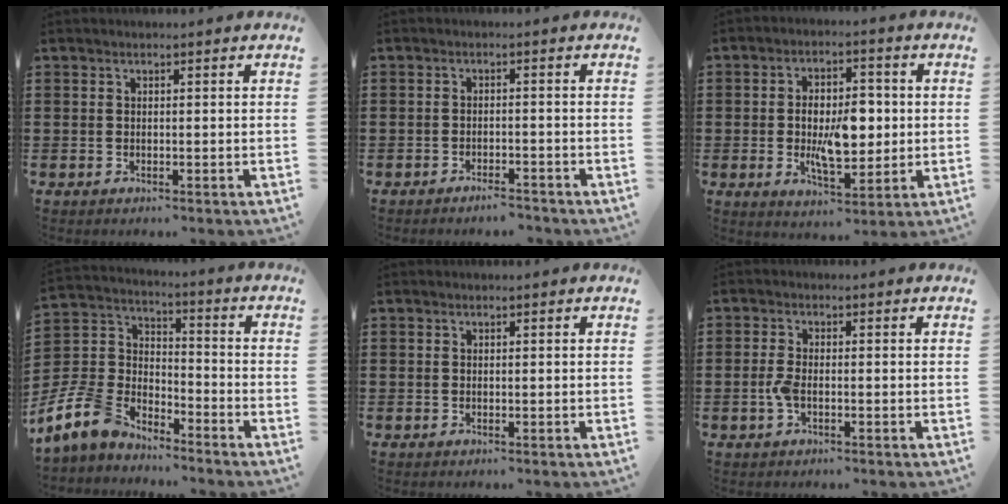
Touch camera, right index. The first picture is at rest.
{"total": 2.1, "force": [-2.0, 0.2, 0.4], "torque": [-0.011, 0.002, -0.041]}
{"total": 8.5, "force": [-0.3, 4.3, 7.3], "torque": [-0.121, -0.003, -0.012]}
{"total": 7.6, "force": [-5.9, 4.0, 2.5], "torque": [-0.096, 0.002, -0.128]}
{"total": 0.0}
{"total": 2.6, "force": [-0.9, 1.0, 2.2], "torque": [-0.062, -0.007, -0.022]}